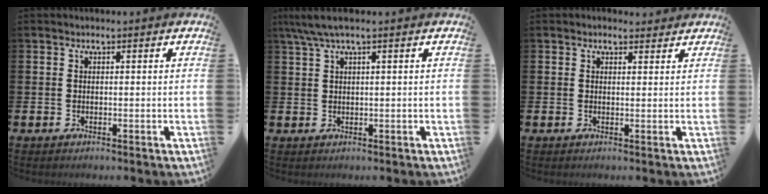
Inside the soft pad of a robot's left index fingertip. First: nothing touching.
{"total": 3.0, "force": [1.7, 0.2, 2.4], "torque": [-0.054, 0.004, 0.032]}
{"total": 1.3, "force": [1.2, 0.4, 0.1], "torque": [0.004, 0.000, 0.020]}